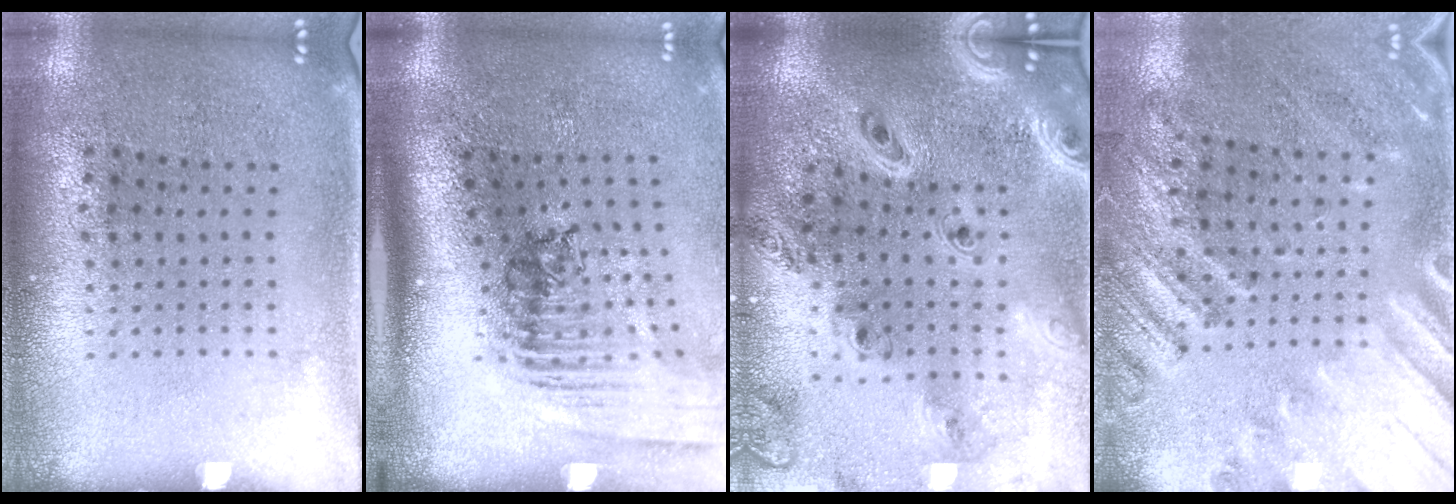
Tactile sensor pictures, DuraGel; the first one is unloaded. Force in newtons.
{"total": 2.5, "press": 1.8, "slide": 1.7}
{"total": 2.8, "press": 2.4, "slide": 1.4}
{"total": 2.4, "press": 1.9, "slide": 1.5}